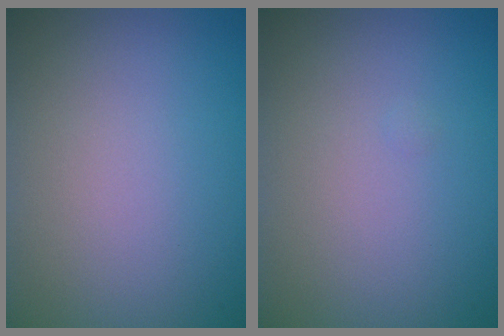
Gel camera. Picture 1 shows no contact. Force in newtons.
{"total": 0.0}